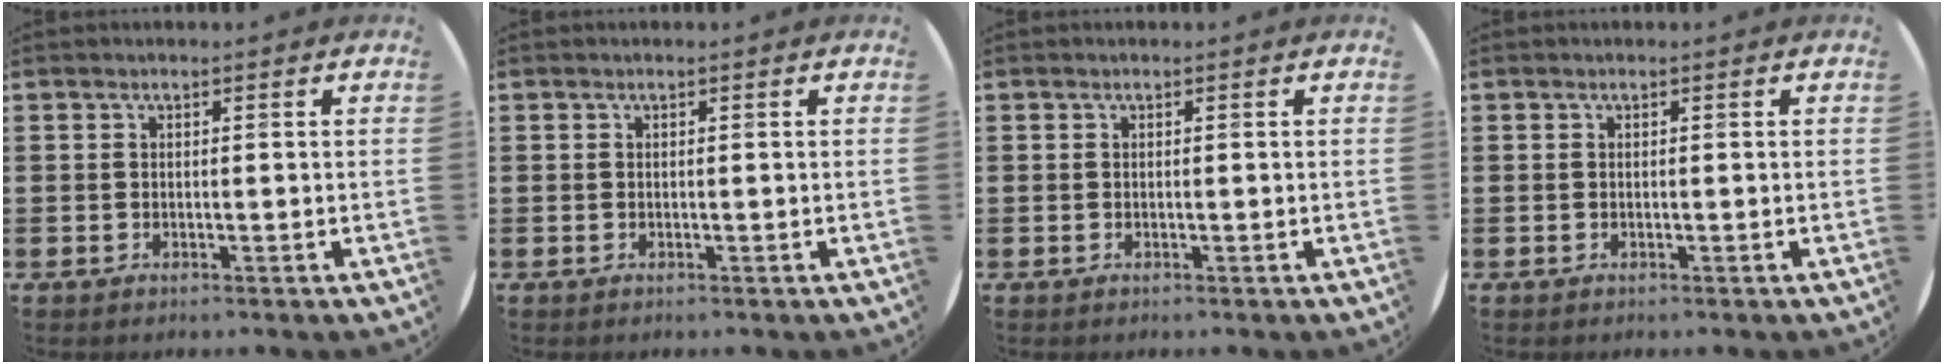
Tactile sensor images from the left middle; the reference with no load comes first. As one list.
[{"total": 0.0}, {"total": 0.0}, {"total": 0.0}]